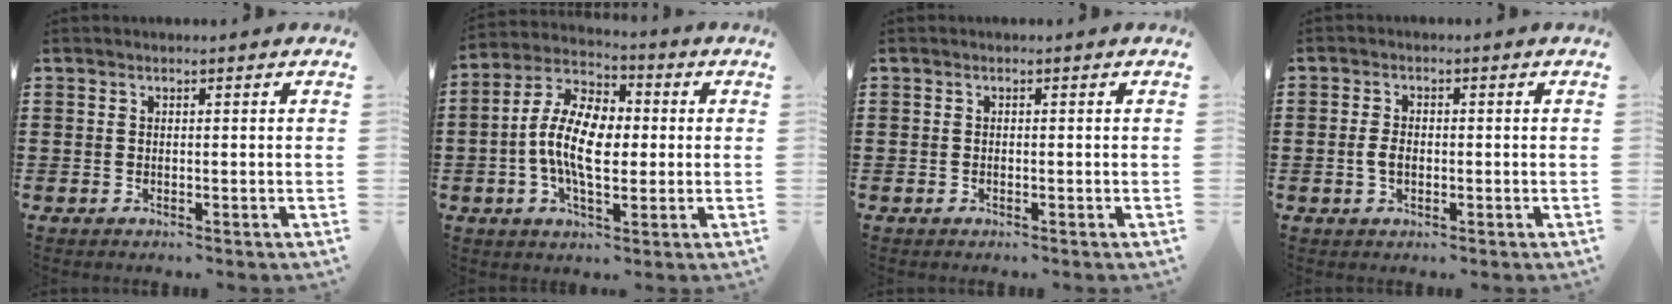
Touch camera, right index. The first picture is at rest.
{"total": 10.6, "force": [-0.8, 5.6, 9.0], "torque": [-0.204, 0.004, -0.021]}
{"total": 0.0}
{"total": 2.6, "force": [-0.4, 1.5, 2.1], "torque": [-0.055, -0.001, -0.013]}